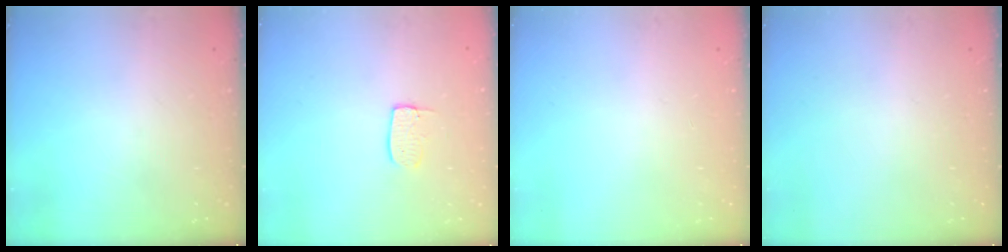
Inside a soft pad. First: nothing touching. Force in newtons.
{"total": 6.0, "press": 6.0, "slide": 0.4}
{"total": 0.0}
{"total": 0.0}